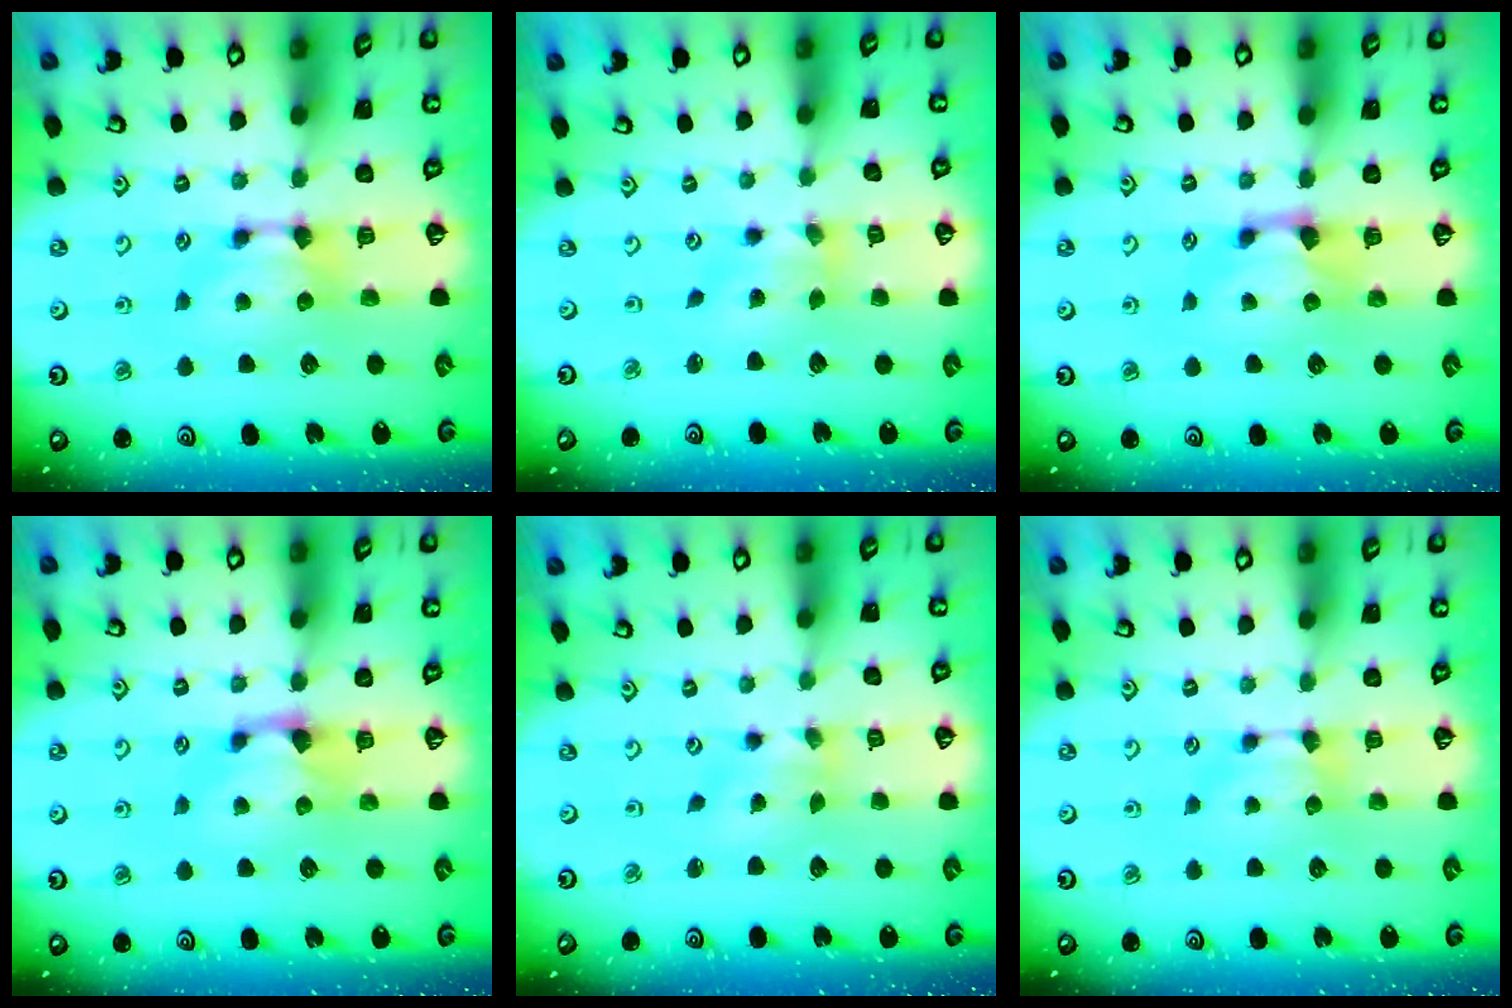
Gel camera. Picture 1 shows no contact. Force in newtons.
{"total": 1.8, "press": 1.3, "slide": 1.3}
{"total": 0.6, "press": 0.1, "slide": 0.6}
{"total": 0.6, "press": 0.2, "slide": 0.5}
{"total": 1.2, "press": 0.0, "slide": 1.2}
{"total": 0.7, "press": 0.6, "slide": 0.5}